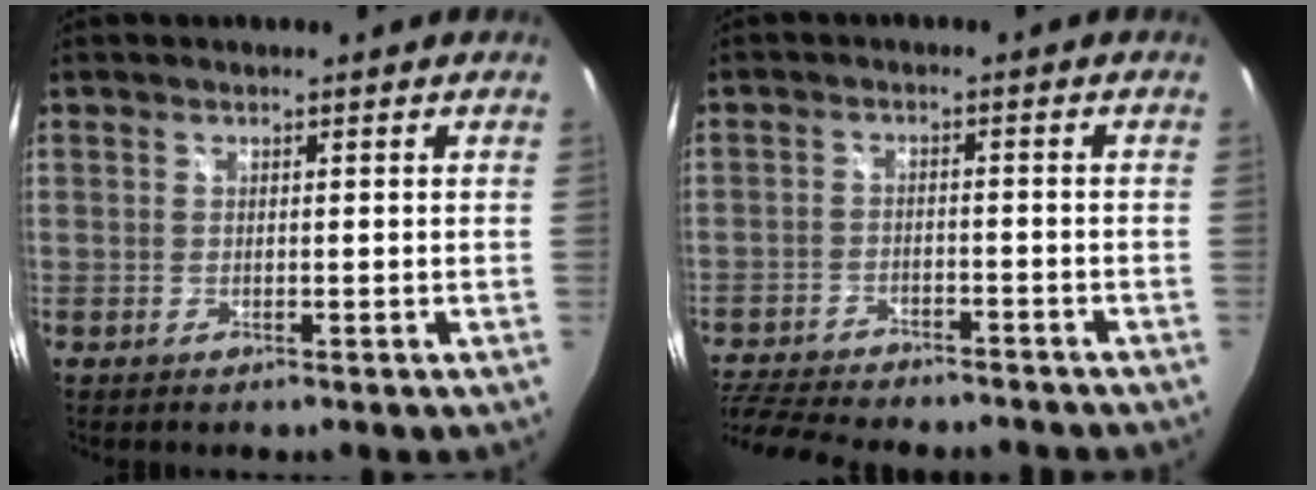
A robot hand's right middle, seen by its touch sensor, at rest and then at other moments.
{"total": 16.1, "force": [-13.8, 4.6, 6.9], "torque": [-0.163, -0.024, -0.213]}